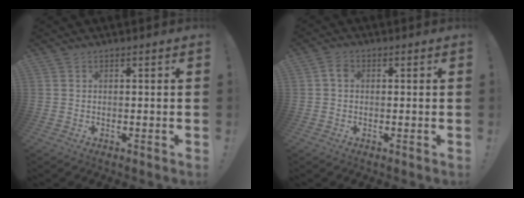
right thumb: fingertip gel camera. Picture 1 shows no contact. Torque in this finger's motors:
{"motor_torque": [0.62, 0.52, 0.41, -0.13, -0.01]}